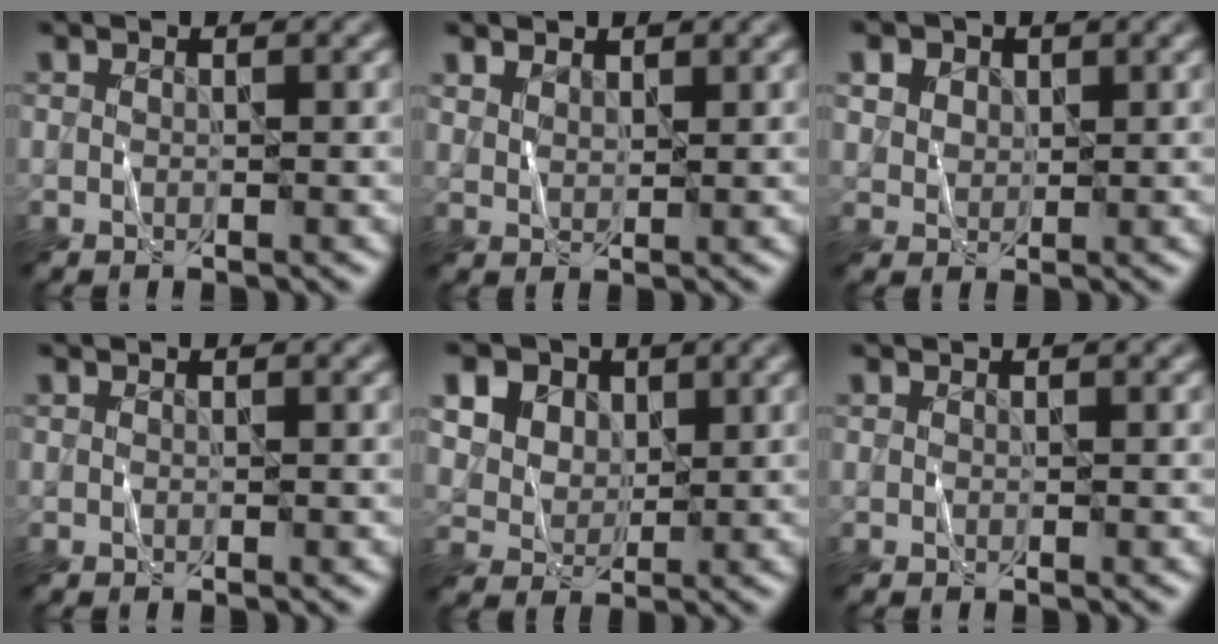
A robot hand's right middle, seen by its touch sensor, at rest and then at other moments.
{"total": 1.6, "force": [1.3, 0.8, 0.5], "torque": [-0.014, 0.000, 0.029]}
{"total": 4.2, "force": [2.3, 3.0, 1.9], "torque": [-0.055, 0.009, 0.042]}
{"total": 0.0}
{"total": 12.3, "force": [6.3, 8.8, 5.8], "torque": [-0.143, 0.036, 0.101]}
{"total": 0.0}